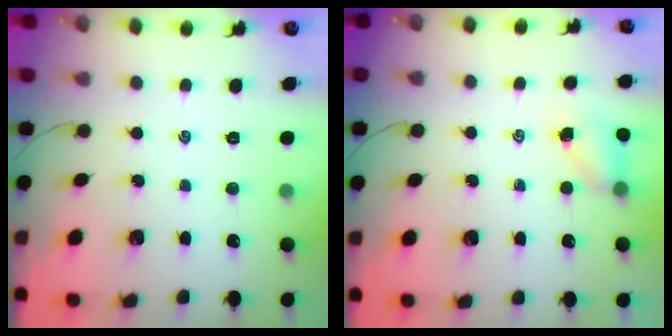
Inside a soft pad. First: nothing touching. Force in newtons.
{"total": 3.4, "press": 3.4, "slide": 0.6}